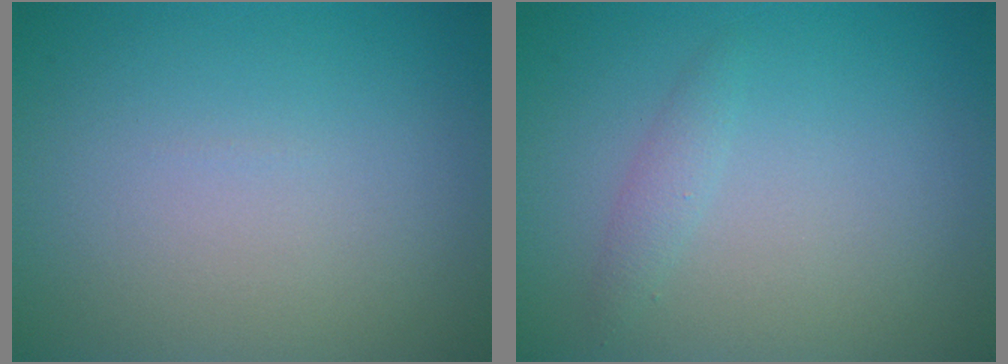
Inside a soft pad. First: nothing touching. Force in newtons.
{"total": 1.1, "press": 1.1, "slide": 0.0}